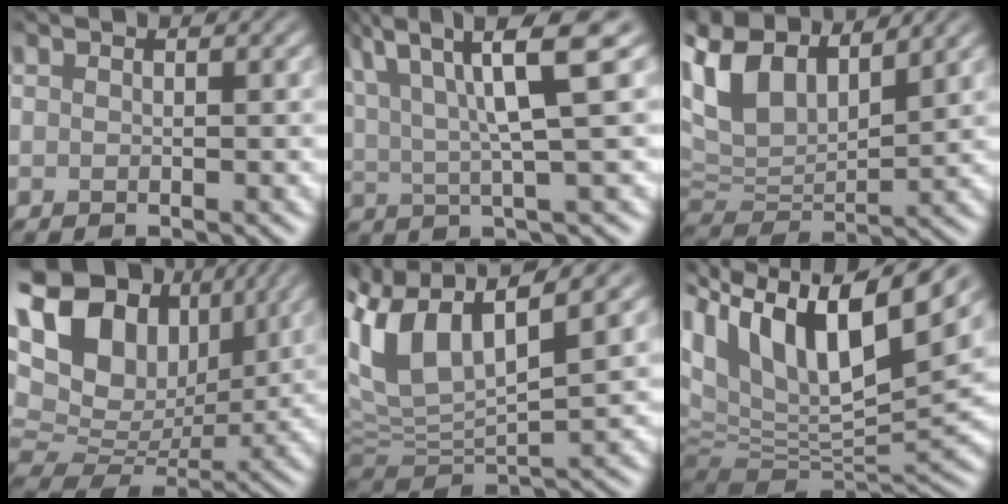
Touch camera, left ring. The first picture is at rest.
{"total": 9.4, "force": [4.7, 1.7, 7.9], "torque": [-0.132, 0.022, 0.079]}
{"total": 8.7, "force": [5.1, 4.5, 5.4], "torque": [-0.128, 0.018, 0.093]}
{"total": 13.3, "force": [5.6, 8.8, 8.3], "torque": [-0.178, 0.036, 0.109]}
{"total": 8.9, "force": [3.9, 3.8, 7.0], "torque": [-0.148, 0.012, 0.070]}
{"total": 14.2, "force": [6.6, 6.2, 11.0], "torque": [-0.214, 0.028, 0.118]}